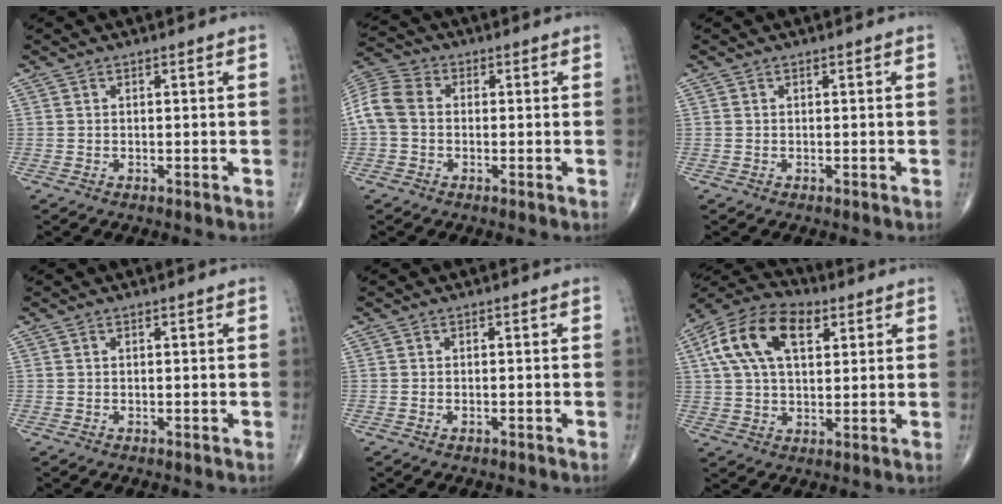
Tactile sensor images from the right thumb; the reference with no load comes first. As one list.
[{"total": 8.3, "force": [-0.1, 6.3, 5.4], "torque": [-0.112, 0.024, -0.014]}, {"total": 0.0}, {"total": 0.0}, {"total": 0.6, "force": [-0.4, 0.2, 0.4], "torque": [-0.009, 0.005, -0.005]}, {"total": 15.7, "force": [5.5, 8.9, 11.7], "torque": [-0.208, 0.012, 0.092]}]